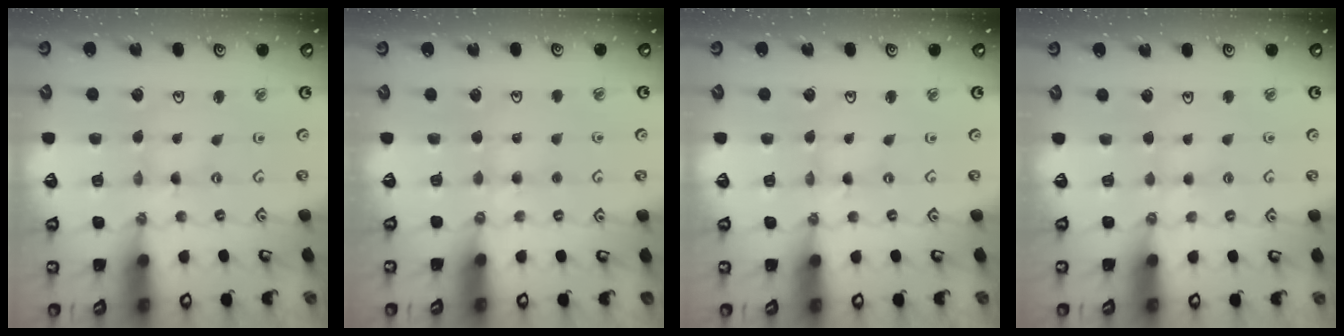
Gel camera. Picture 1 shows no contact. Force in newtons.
{"total": 3.4, "press": 3.3, "slide": 0.4}
{"total": 0.0}
{"total": 2.8, "press": 2.7, "slide": 0.5}